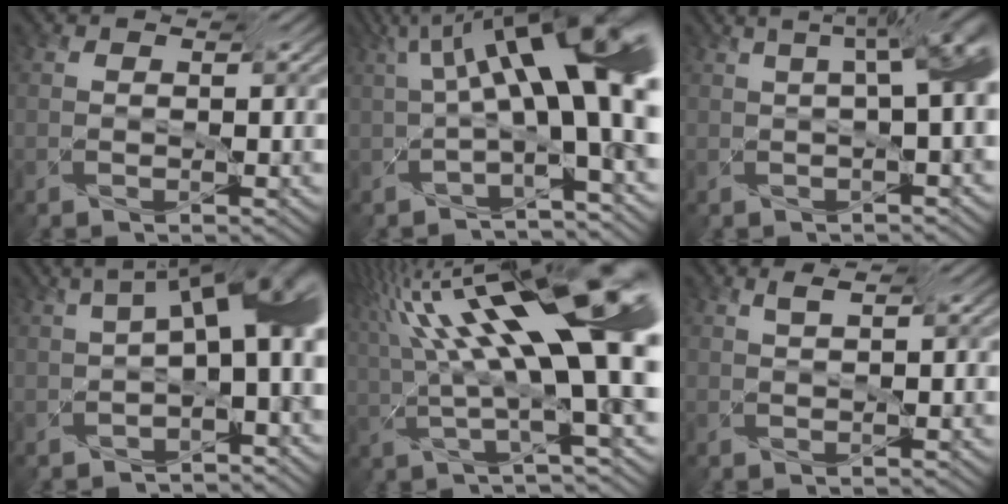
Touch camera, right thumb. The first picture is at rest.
{"total": 11.4, "force": [1.4, 2.9, 11.0], "torque": [-0.162, 0.022, 0.019]}
{"total": 10.6, "force": [2.1, 3.6, 9.8], "torque": [-0.095, 0.061, 0.022]}
{"total": 11.3, "force": [0.2, 4.5, 10.4], "torque": [-0.108, 0.030, -0.023]}
{"total": 16.9, "force": [3.7, 4.0, 16.0], "torque": [-0.263, 0.039, 0.063]}
{"total": 1.9, "force": [1.1, 0.2, 1.6], "torque": [-0.019, 0.002, 0.016]}